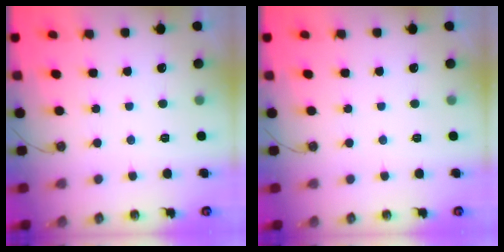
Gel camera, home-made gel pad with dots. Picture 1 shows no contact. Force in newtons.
{"total": 0.0}